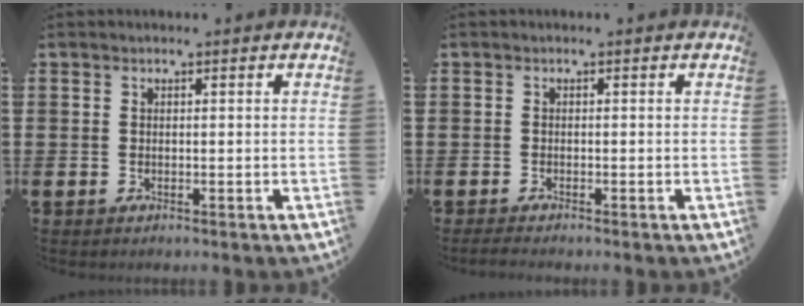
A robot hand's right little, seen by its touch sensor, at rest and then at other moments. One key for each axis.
{"total": 0.8, "fx": -0.6, "fy": 0.0, "fz": 0.5, "tx": -0.009, "ty": -0.001, "tz": -0.011}